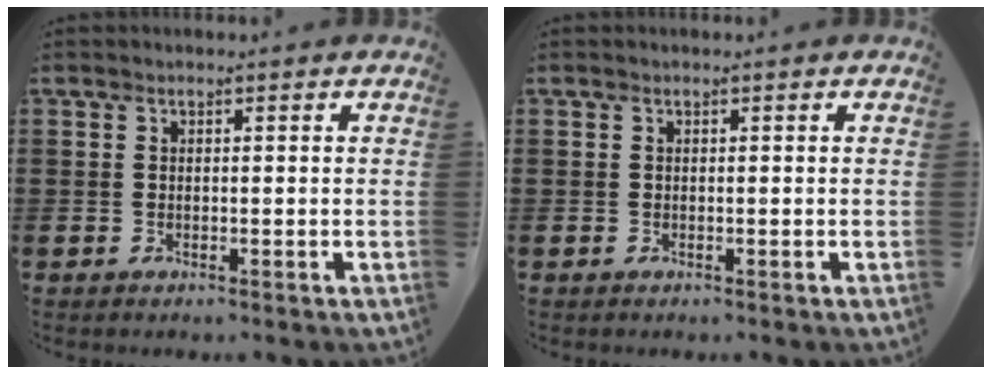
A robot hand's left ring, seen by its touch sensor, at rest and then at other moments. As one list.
[{"total": 0.0}]